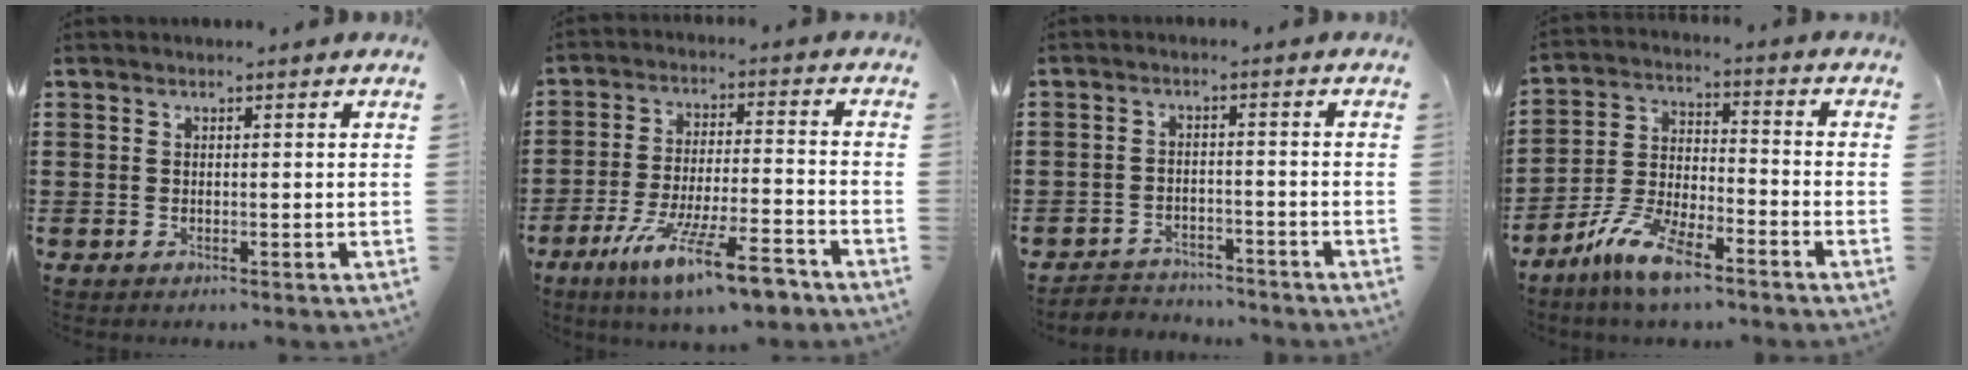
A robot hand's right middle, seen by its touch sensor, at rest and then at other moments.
{"total": 12.1, "force": [-8.5, 2.1, 8.3], "torque": [-0.156, 0.013, -0.159]}
{"total": 3.1, "force": [-3.0, 0.7, -0.3], "torque": [-0.005, -0.001, -0.066]}
{"total": 9.4, "force": [-7.2, 2.3, 5.5], "torque": [-0.129, 0.005, -0.145]}